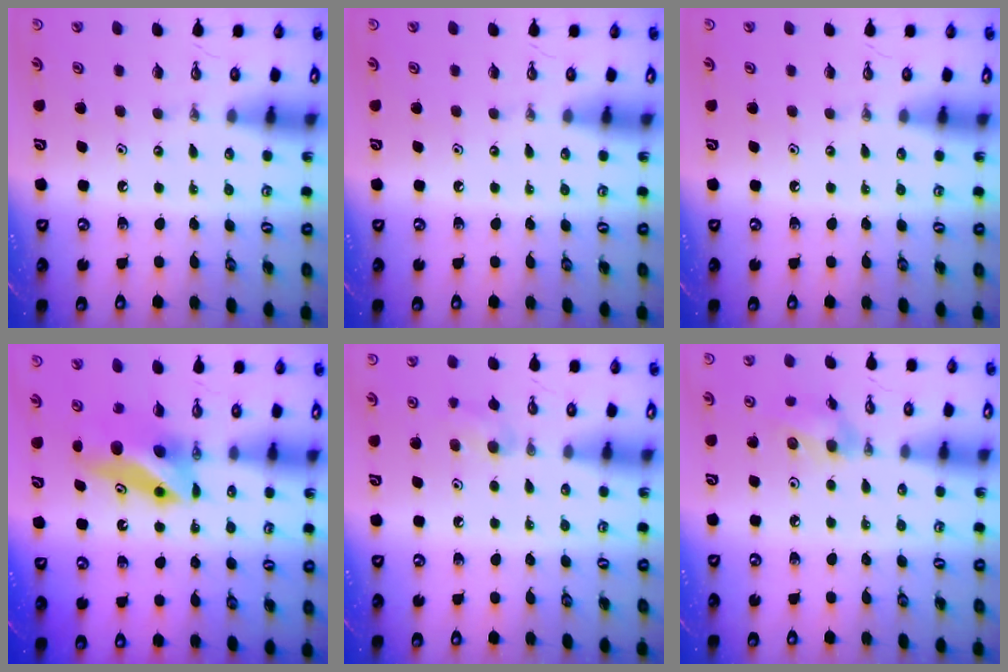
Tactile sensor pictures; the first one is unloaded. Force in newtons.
{"total": 0.0}
{"total": 0.0}
{"total": 8.0, "press": 7.2, "slide": 3.4}
{"total": 6.9, "press": 6.8, "slide": 1.2}
{"total": 9.5, "press": 9.1, "slide": 2.6}